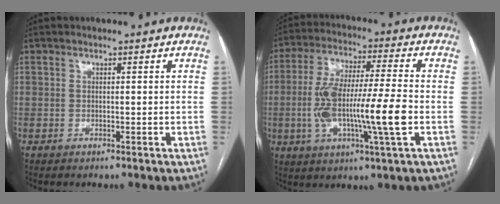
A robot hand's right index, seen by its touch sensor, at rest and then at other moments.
{"total": 14.6, "force": [-2.5, 1.1, 14.4], "torque": [-0.278, 0.005, -0.046]}